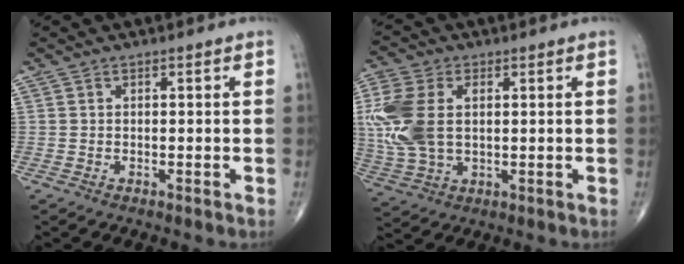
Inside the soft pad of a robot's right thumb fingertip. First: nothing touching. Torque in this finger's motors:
{"motor_torque": [1.82, 1.87, 1.32, -0.02, 0.16]}